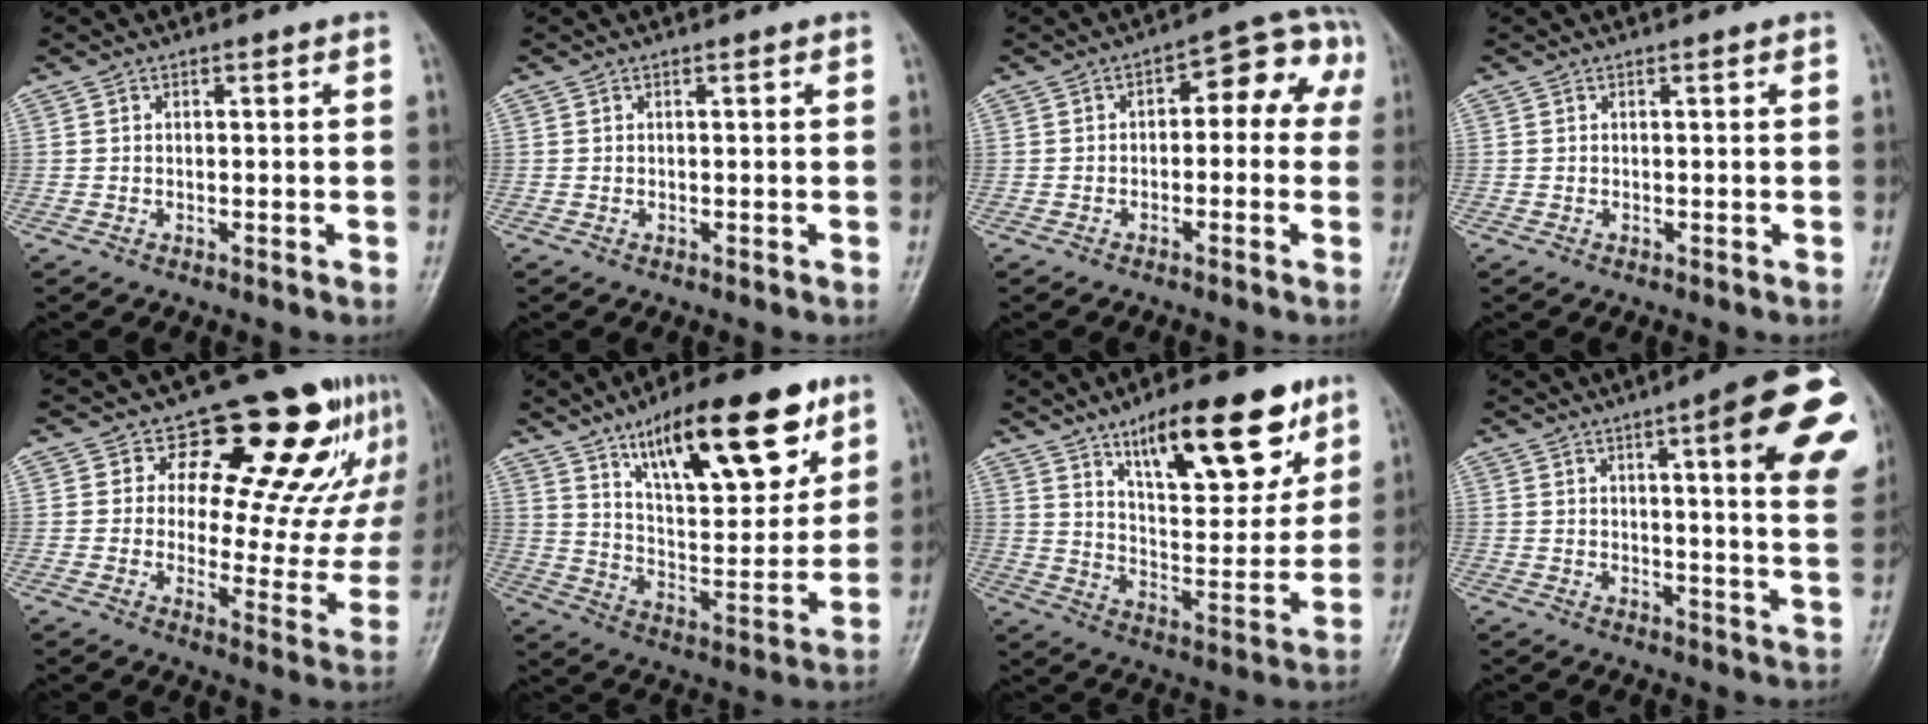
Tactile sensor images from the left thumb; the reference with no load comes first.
{"total": 0.0}
{"total": 9.1, "force": [0.6, 5.3, 7.4], "torque": [-0.053, 0.049, -0.004]}
{"total": 0.0}
{"total": 18.2, "force": [11.2, 9.6, 10.6], "torque": [-0.060, -0.059, 0.135]}
{"total": 21.8, "force": [12.7, 7.8, 16.0], "torque": [-0.208, -0.051, 0.214]}
{"total": 19.3, "force": [11.6, 7.0, 13.7], "torque": [-0.160, -0.058, 0.190]}
{"total": 19.2, "force": [7.6, 4.0, 17.2], "torque": [-0.188, -0.020, 0.086]}